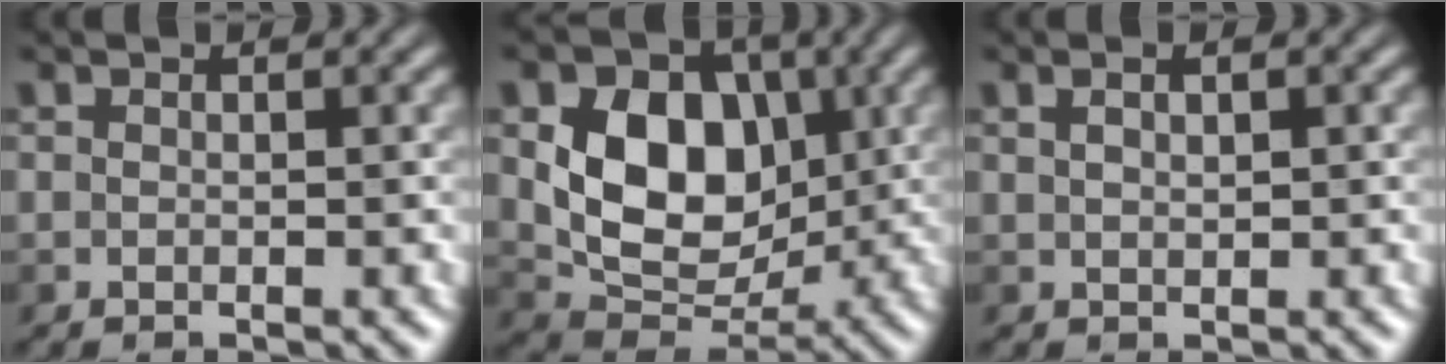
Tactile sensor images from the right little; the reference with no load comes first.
{"total": 8.4, "force": [0.4, 6.4, 5.5], "torque": [-0.101, -0.011, 0.006]}
{"total": 1.1, "force": [0.0, 0.4, 1.1], "torque": [-0.024, 0.001, 0.002]}